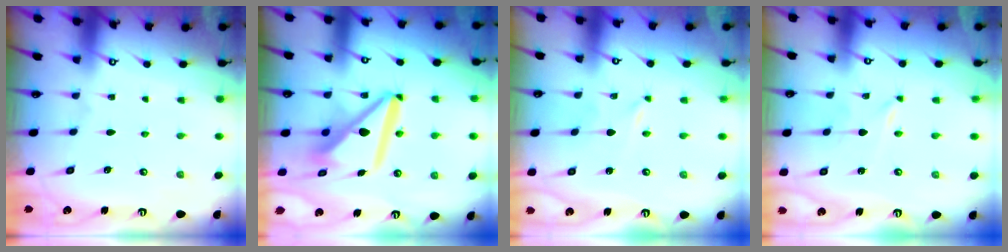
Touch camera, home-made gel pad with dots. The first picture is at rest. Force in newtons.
{"total": 12.9, "press": 12.8, "slide": 1.5}
{"total": 0.0}
{"total": 0.0}